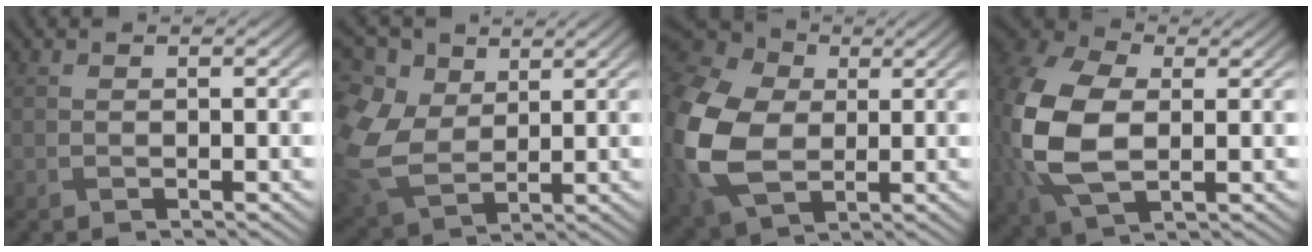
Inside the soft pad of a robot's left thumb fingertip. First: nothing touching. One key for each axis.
{"total": 11.3, "fx": 2.7, "fy": 8.2, "fz": 7.3, "tx": -0.232, "ty": 0.005, "tz": 0.054}
{"total": 16.2, "fx": 0.2, "fy": 12.0, "fz": 10.9, "tx": -0.318, "ty": -0.030, "tz": 0.020}
{"total": 13.9, "fx": 0.3, "fy": 9.3, "fz": 10.3, "tx": -0.290, "ty": -0.018, "tz": 0.022}